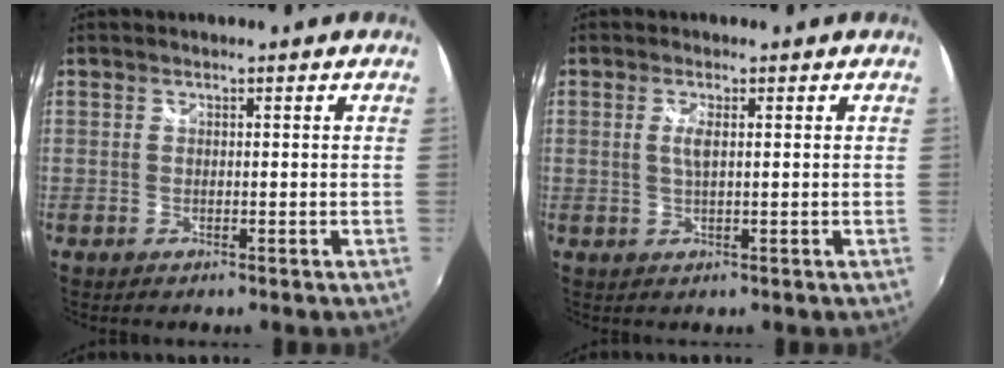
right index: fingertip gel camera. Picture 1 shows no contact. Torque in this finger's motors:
{"motor_torque": [-0.02, 0.04, 0.02, 0.05]}